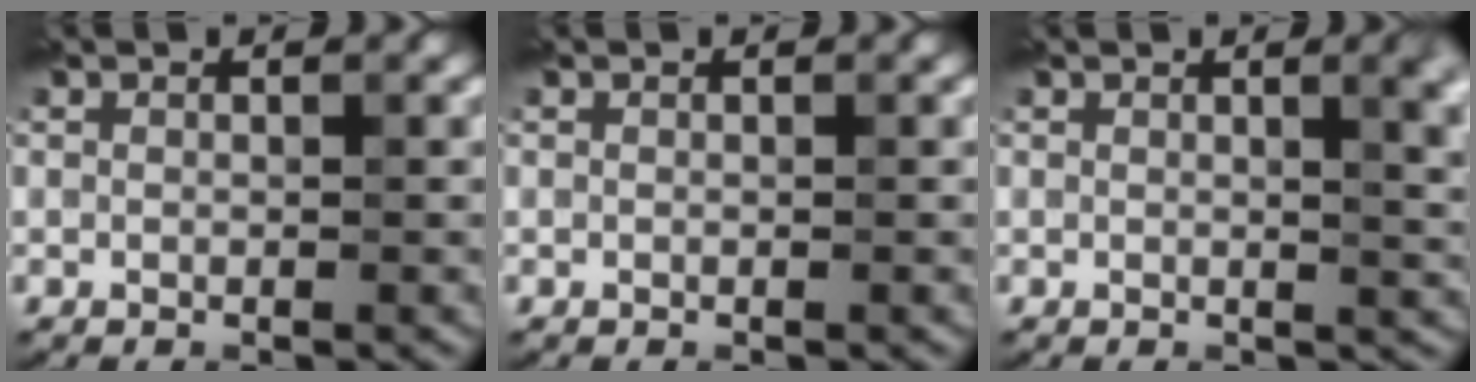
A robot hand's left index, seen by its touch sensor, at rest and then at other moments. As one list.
[{"total": 0.0}, {"total": 4.9, "force": [1.4, 1.8, 4.3], "torque": [-0.040, 0.002, 0.025]}]